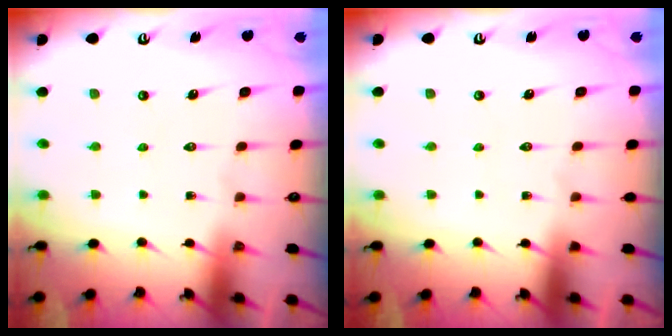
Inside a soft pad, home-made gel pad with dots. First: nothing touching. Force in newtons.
{"total": 0.0}